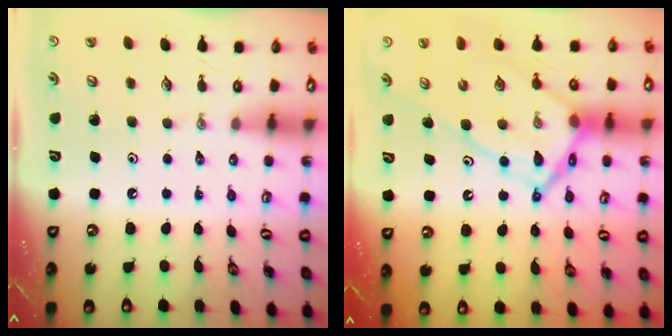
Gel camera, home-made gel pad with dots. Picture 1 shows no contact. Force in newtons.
{"total": 16.1, "press": 16.1, "slide": 1.3}